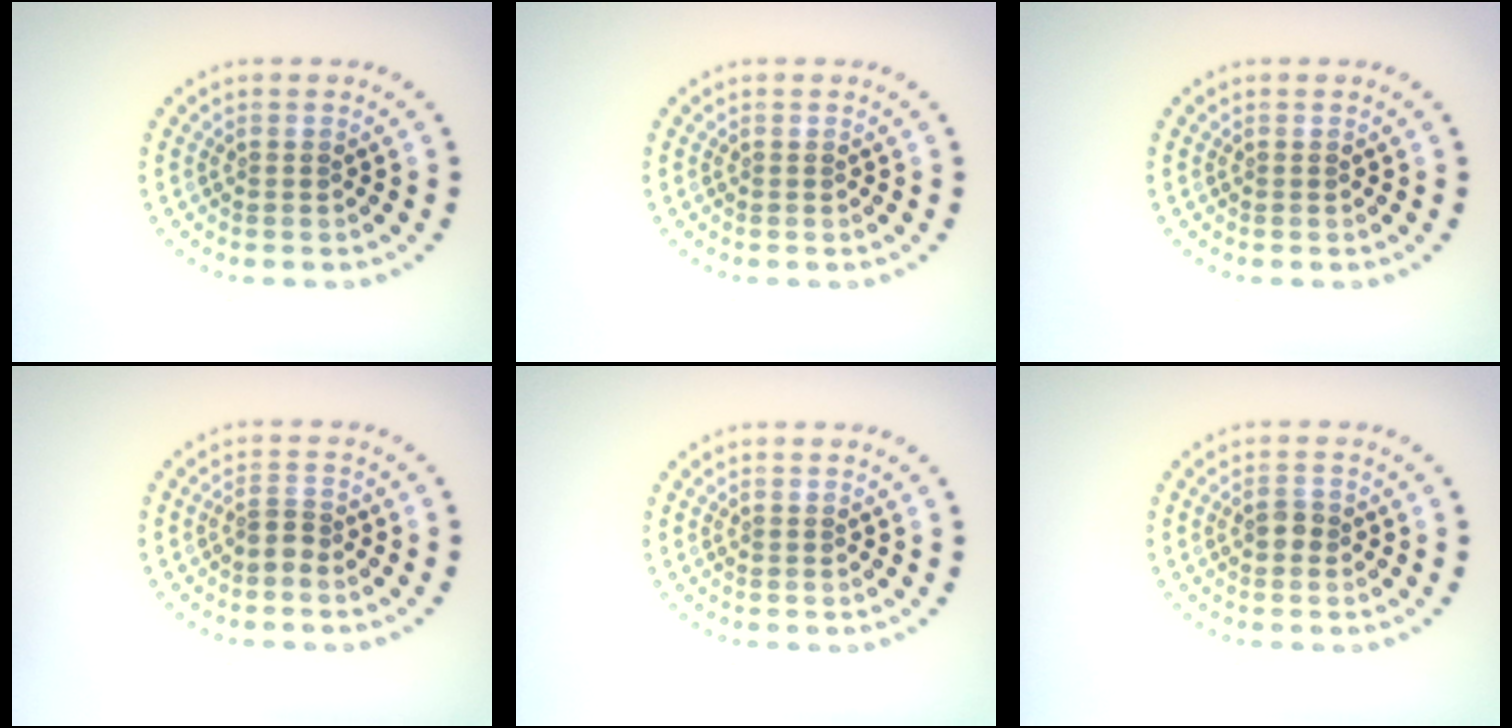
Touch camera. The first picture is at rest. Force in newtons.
{"total": 0.0}
{"total": 0.0}
{"total": 1.4, "press": 0.9, "slide": 1.1}
{"total": 0.0}
{"total": 1.3, "press": 1.3, "slide": 0.2}